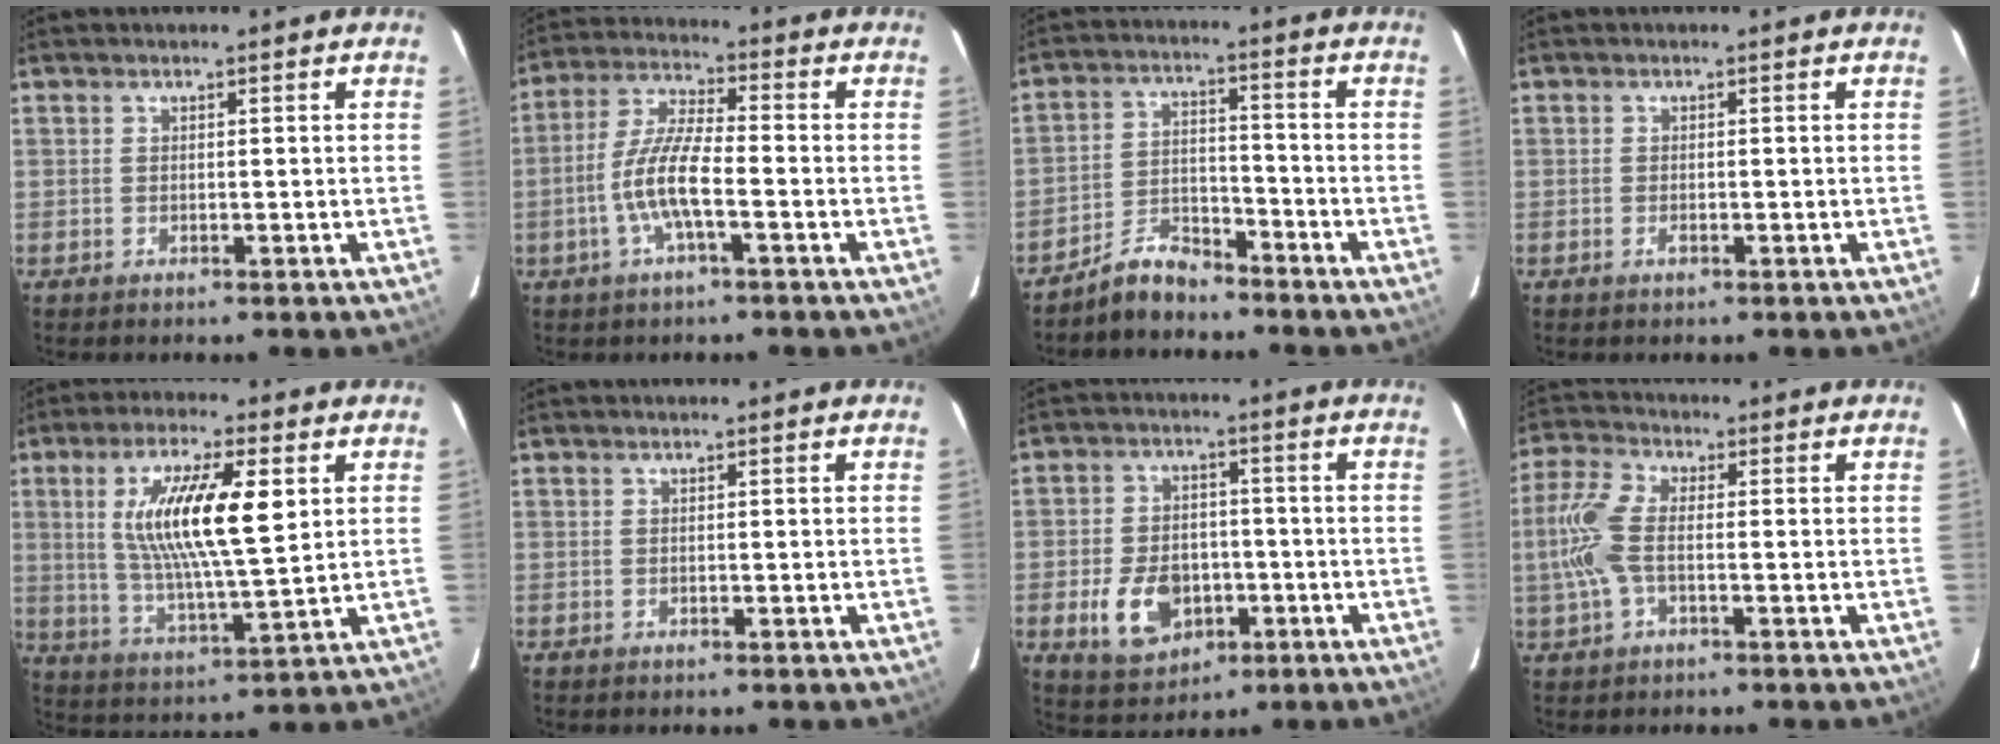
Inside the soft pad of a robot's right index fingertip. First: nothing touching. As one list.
[{"total": 9.0, "force": [-3.1, 1.7, 8.3], "torque": [-0.176, 0.004, -0.061]}, {"total": 6.4, "force": [-5.8, 2.2, 1.5], "torque": [-0.042, 0.026, -0.103]}, {"total": 1.0, "force": [-0.5, 0.5, 0.7], "torque": [-0.013, 0.000, -0.009]}, {"total": 15.1, "force": [3.8, 3.4, 14.2], "torque": [-0.265, -0.001, 0.073]}, {"total": 0.0}, {"total": 12.6, "force": [-4.2, 8.3, 8.5], "torque": [-0.187, -0.001, -0.057]}, {"total": 8.5, "force": [-0.9, 3.7, 7.6], "torque": [-0.178, 0.011, -0.021]}]